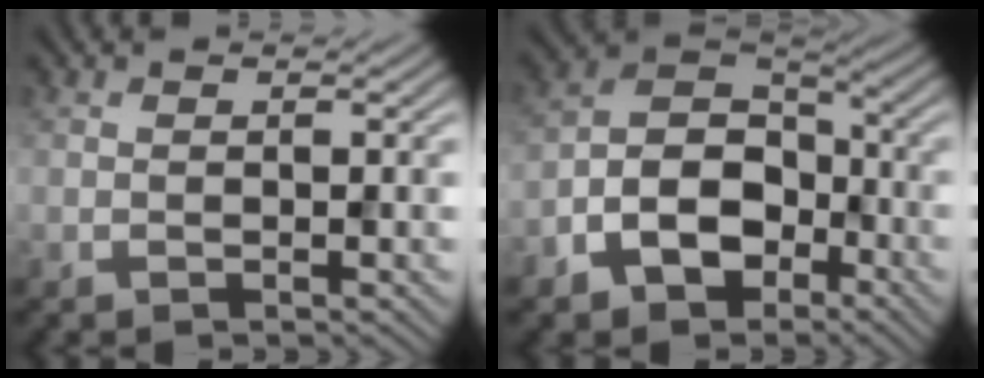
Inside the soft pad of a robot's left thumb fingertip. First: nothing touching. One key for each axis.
{"total": 10.2, "fx": -4.9, "fy": 6.7, "fz": 5.9, "tx": -0.124, "ty": -0.010, "tz": -0.105}